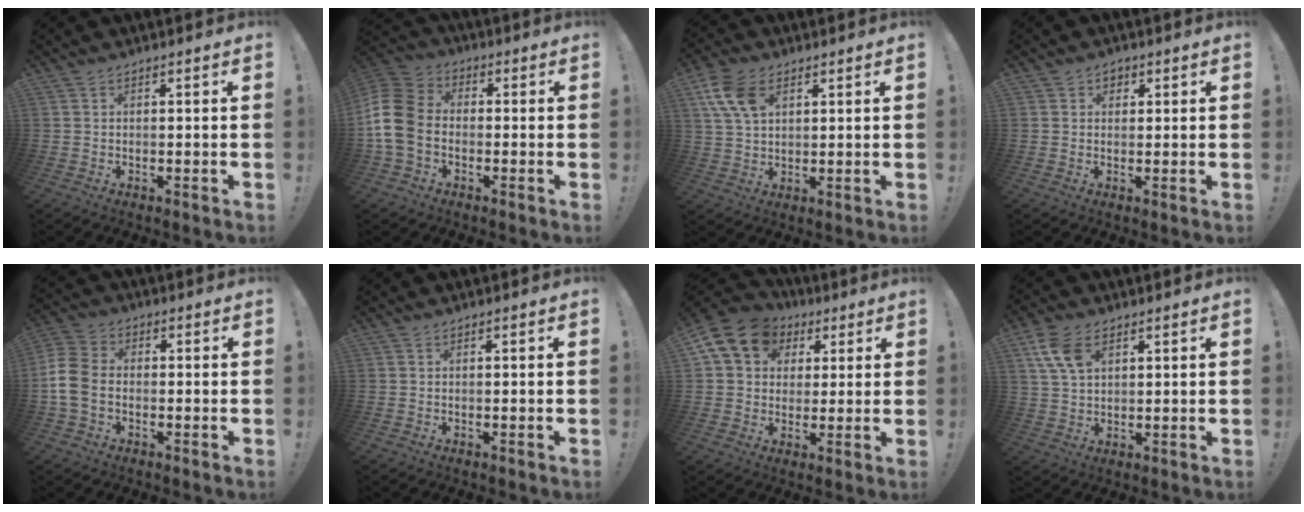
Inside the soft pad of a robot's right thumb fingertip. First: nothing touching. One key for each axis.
{"total": 14.0, "fx": -2.6, "fy": 10.4, "fz": 9.0, "tx": -0.183, "ty": 0.031, "tz": -0.047}
{"total": 11.8, "fx": 5.2, "fy": 7.6, "fz": 7.4, "tx": -0.143, "ty": -0.011, "tz": 0.102}
{"total": 2.4, "fx": 0.8, "fy": 2.1, "fz": 0.8, "tx": -0.010, "ty": 0.001, "tz": 0.014}
{"total": 10.0, "fx": -2.1, "fy": 7.3, "fz": 6.4, "tx": -0.150, "ty": 0.015, "tz": -0.036}
{"total": 0.0}
{"total": 13.5, "fx": 4.9, "fy": 10.9, "fz": 6.3, "tx": -0.091, "ty": -0.014, "tz": 0.096}
{"total": 8.9, "fx": 4.1, "fy": 5.4, "fz": 5.8, "tx": -0.111, "ty": -0.007, "tz": 0.081}